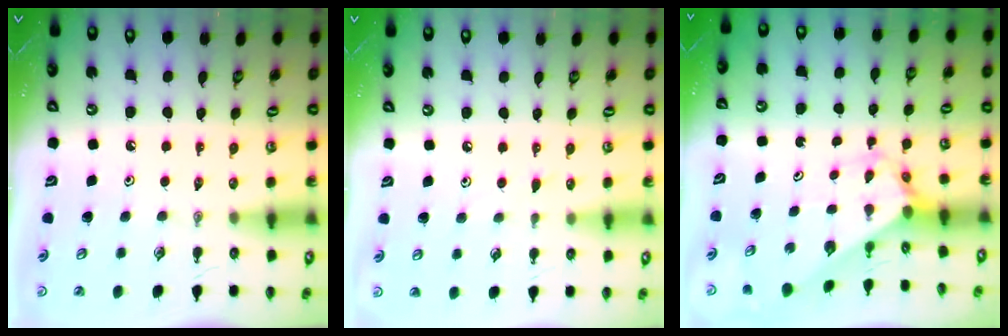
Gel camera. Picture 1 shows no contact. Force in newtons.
{"total": 3.2, "press": 3.2, "slide": 0.4}
{"total": 2.6, "press": 2.6, "slide": 0.2}